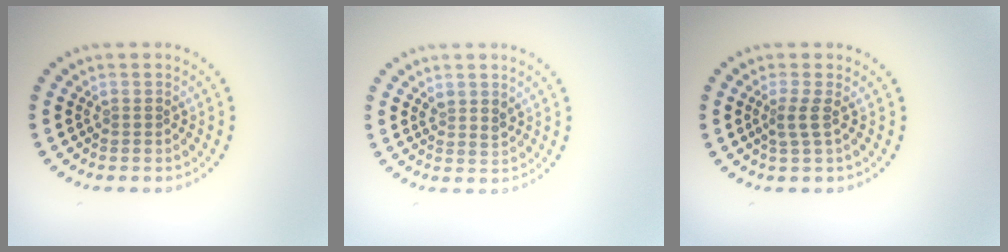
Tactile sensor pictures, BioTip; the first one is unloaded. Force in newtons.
{"total": 1.2, "press": 1.0, "slide": 0.6}
{"total": 1.8, "press": 1.3, "slide": 1.3}